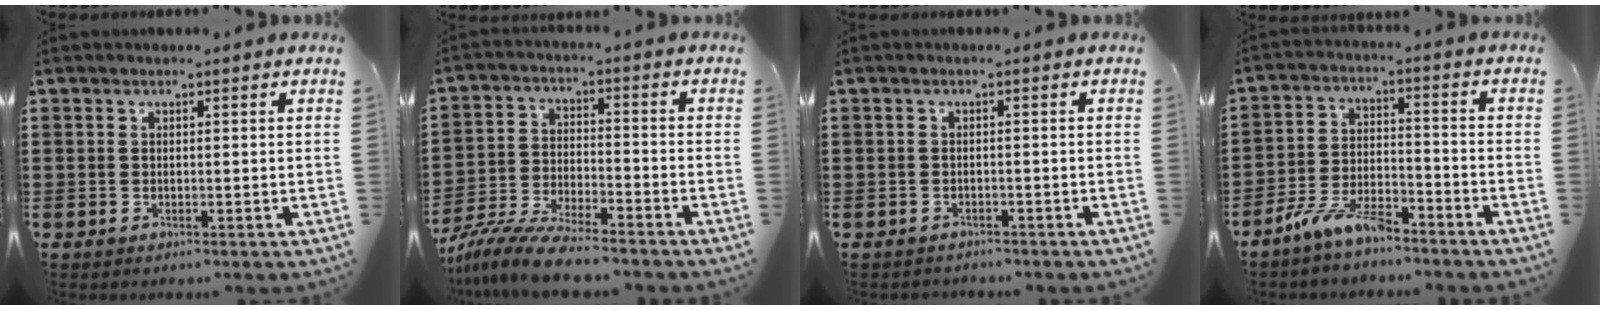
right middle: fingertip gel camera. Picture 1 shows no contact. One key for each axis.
{"total": 8.8, "fx": -8.1, "fy": 0.8, "fz": 3.3, "tx": -0.074, "ty": 0.006, "tz": -0.159}
{"total": 1.1, "fx": -1.0, "fy": 0.3, "fz": -0.2, "tx": -0.001, "ty": 0.004, "tz": -0.025}
{"total": 7.4, "fx": -6.1, "fy": 1.8, "fz": 3.6, "tx": -0.084, "ty": -0.004, "tz": -0.119}